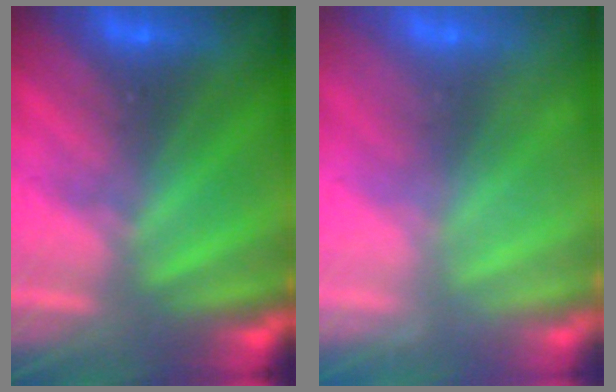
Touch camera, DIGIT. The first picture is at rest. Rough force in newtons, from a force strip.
{"total": 2.4}